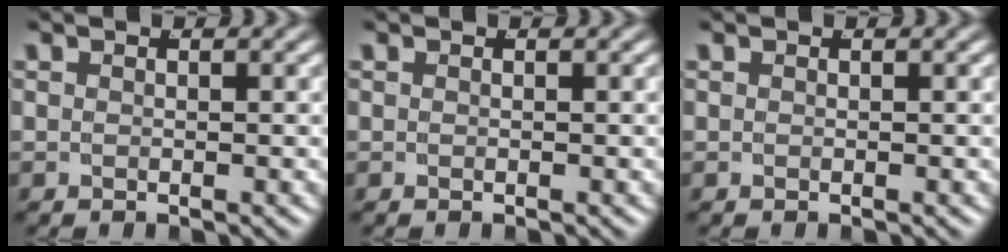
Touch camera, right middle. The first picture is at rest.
{"total": 0.0}
{"total": 0.0}